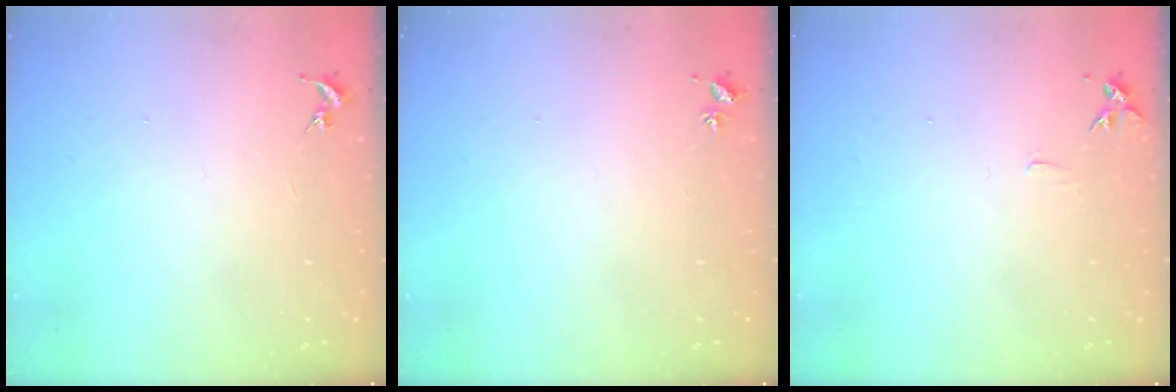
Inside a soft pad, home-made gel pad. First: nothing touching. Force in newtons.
{"total": 2.0, "press": 2.0, "slide": 0.3}
{"total": 5.5, "press": 5.4, "slide": 0.6}